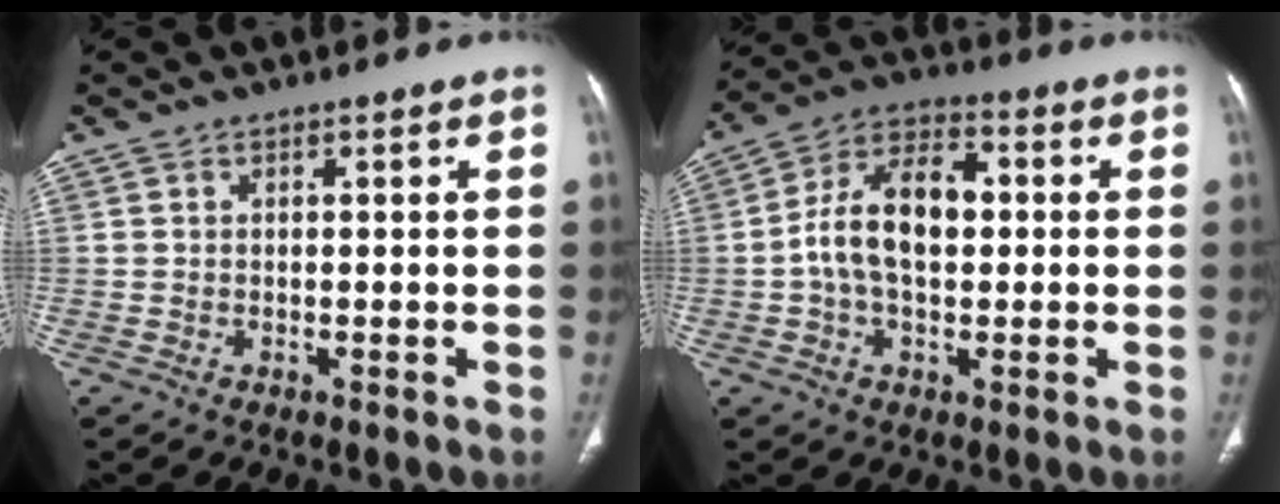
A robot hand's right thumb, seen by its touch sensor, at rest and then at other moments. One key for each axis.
{"total": 12.7, "fx": 0.4, "fy": 7.6, "fz": 10.2, "tx": -0.176, "ty": 0.031, "tz": -0.002}